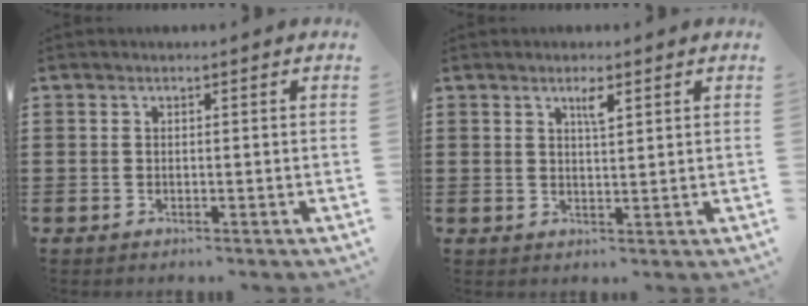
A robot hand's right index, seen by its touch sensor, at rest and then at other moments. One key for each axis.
{"total": 2.4, "fx": 1.4, "fy": 0.5, "fz": 1.9, "tx": -0.033, "ty": 0.000, "tz": 0.020}